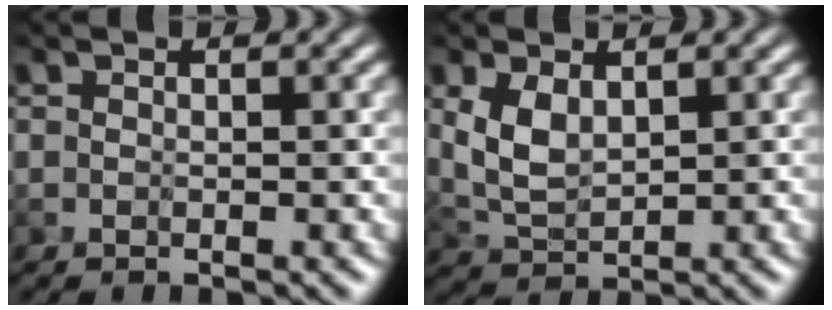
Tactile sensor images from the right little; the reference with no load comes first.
{"total": 3.7, "force": [1.0, 2.1, 2.8], "torque": [-0.071, -0.003, 0.027]}